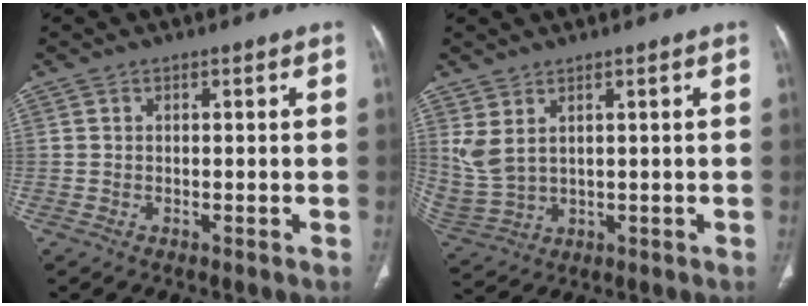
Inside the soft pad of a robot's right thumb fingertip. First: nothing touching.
{"total": 6.6, "force": [2.7, 3.7, 4.8], "torque": [-0.113, -0.011, 0.073]}